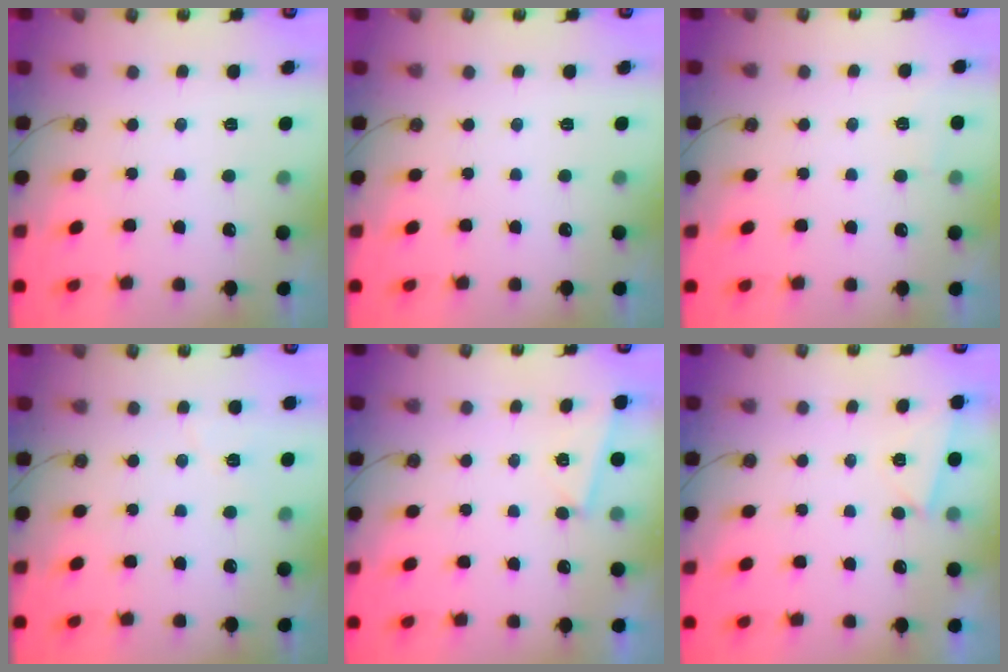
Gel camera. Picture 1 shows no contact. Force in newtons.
{"total": 0.0}
{"total": 2.2, "press": 2.1, "slide": 0.3}
{"total": 5.2, "press": 4.6, "slide": 2.4}
{"total": 2.9, "press": 2.4, "slide": 1.5}
{"total": 3.1, "press": 2.4, "slide": 1.9}